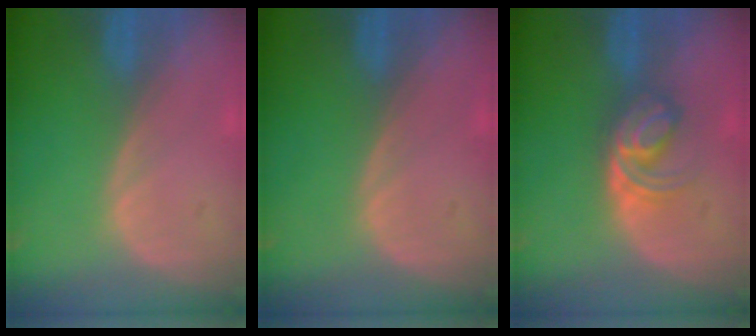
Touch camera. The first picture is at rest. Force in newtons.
{"total": 0.0}
{"total": 5.9, "press": 5.1, "slide": 3.0}